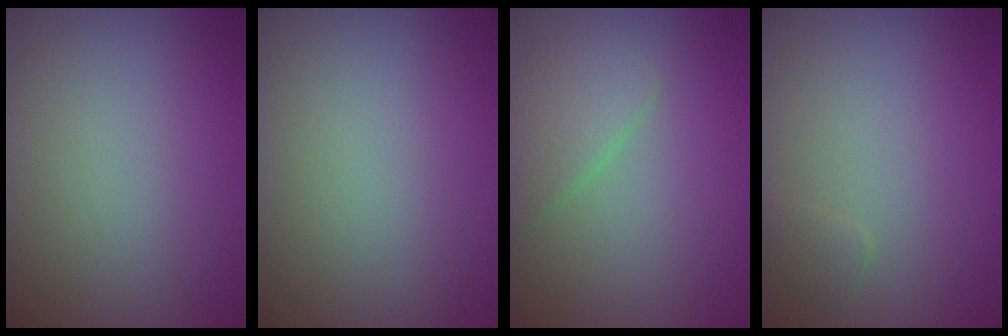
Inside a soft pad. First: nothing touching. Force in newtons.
{"total": 0.0}
{"total": 2.6, "press": 2.6, "slide": 0.1}
{"total": 0.8, "press": 0.8, "slide": 0.0}